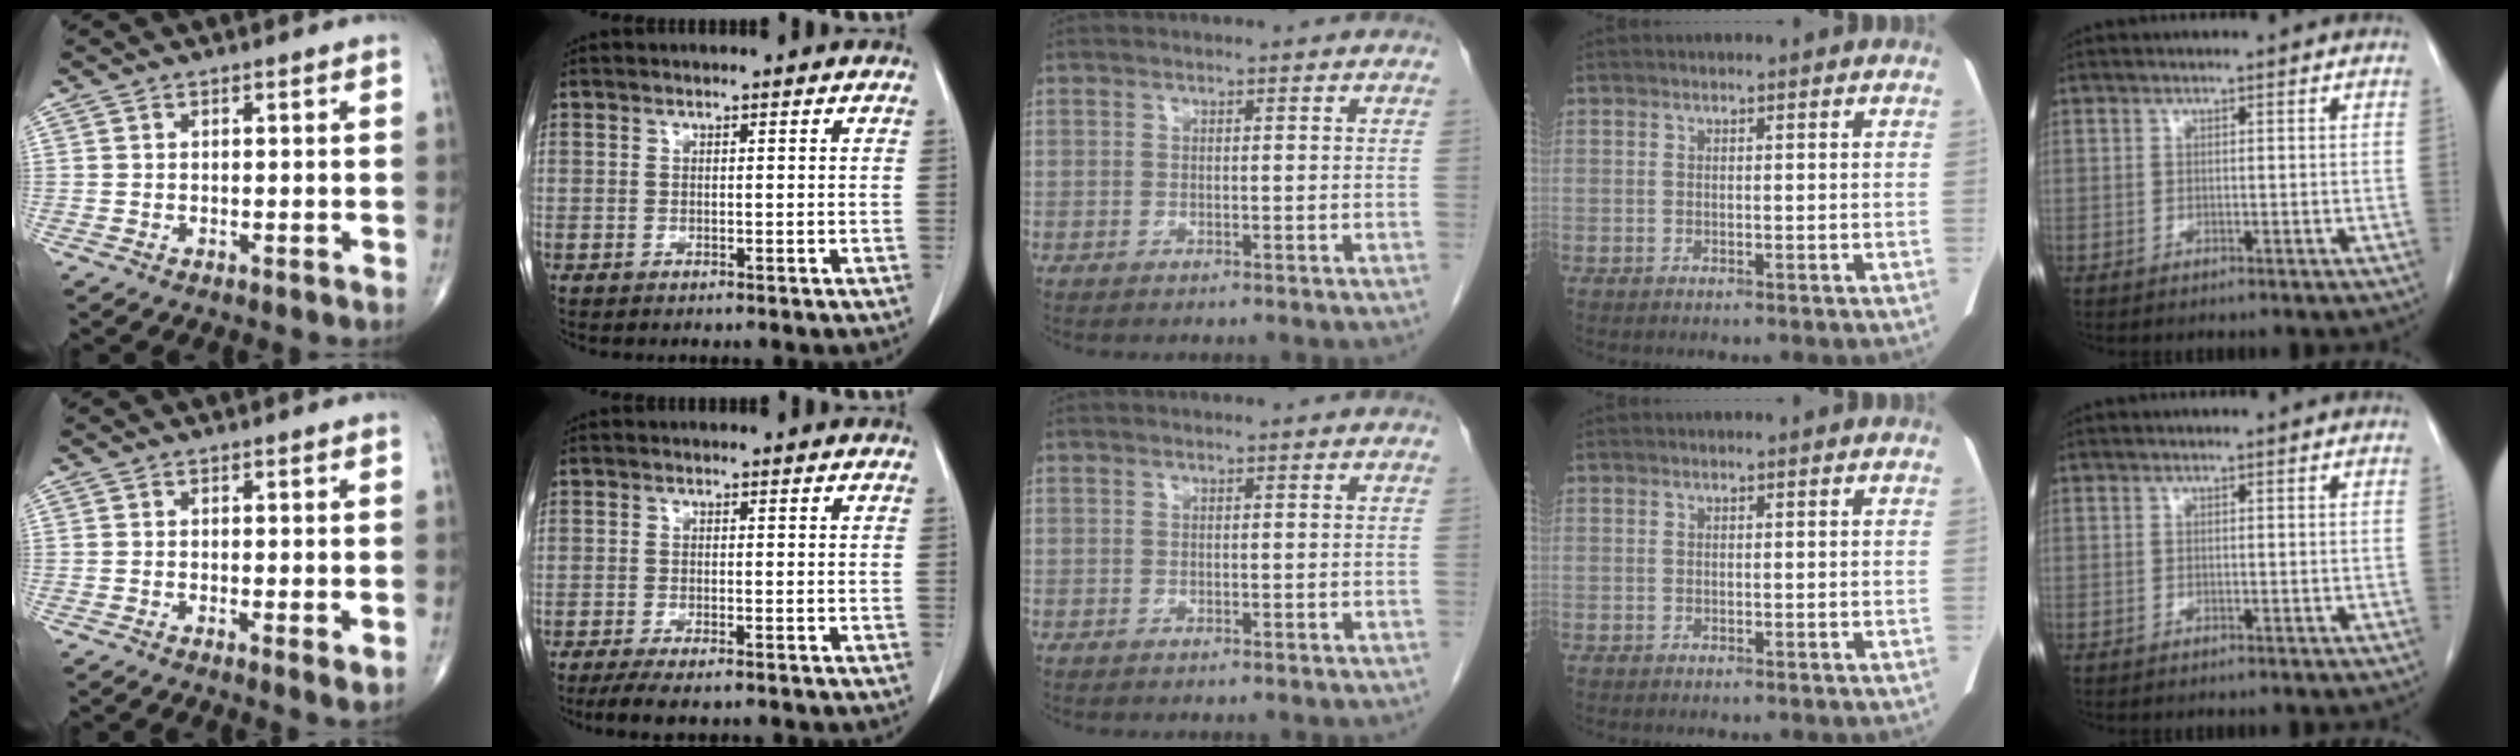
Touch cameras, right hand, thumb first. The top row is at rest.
{"thumb": {"total": 2.3, "force": [-0.3, 0.6, 2.3], "torque": [-0.044, -0.011, -0.010]}, "index": {"total": 5.8, "force": [-4.6, 1.0, 3.3], "torque": [-0.050, -0.012, -0.071]}}